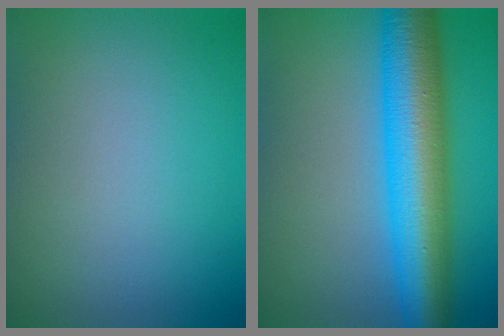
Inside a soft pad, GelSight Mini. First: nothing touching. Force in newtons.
{"total": 10.5, "press": 10.5, "slide": 0.2}